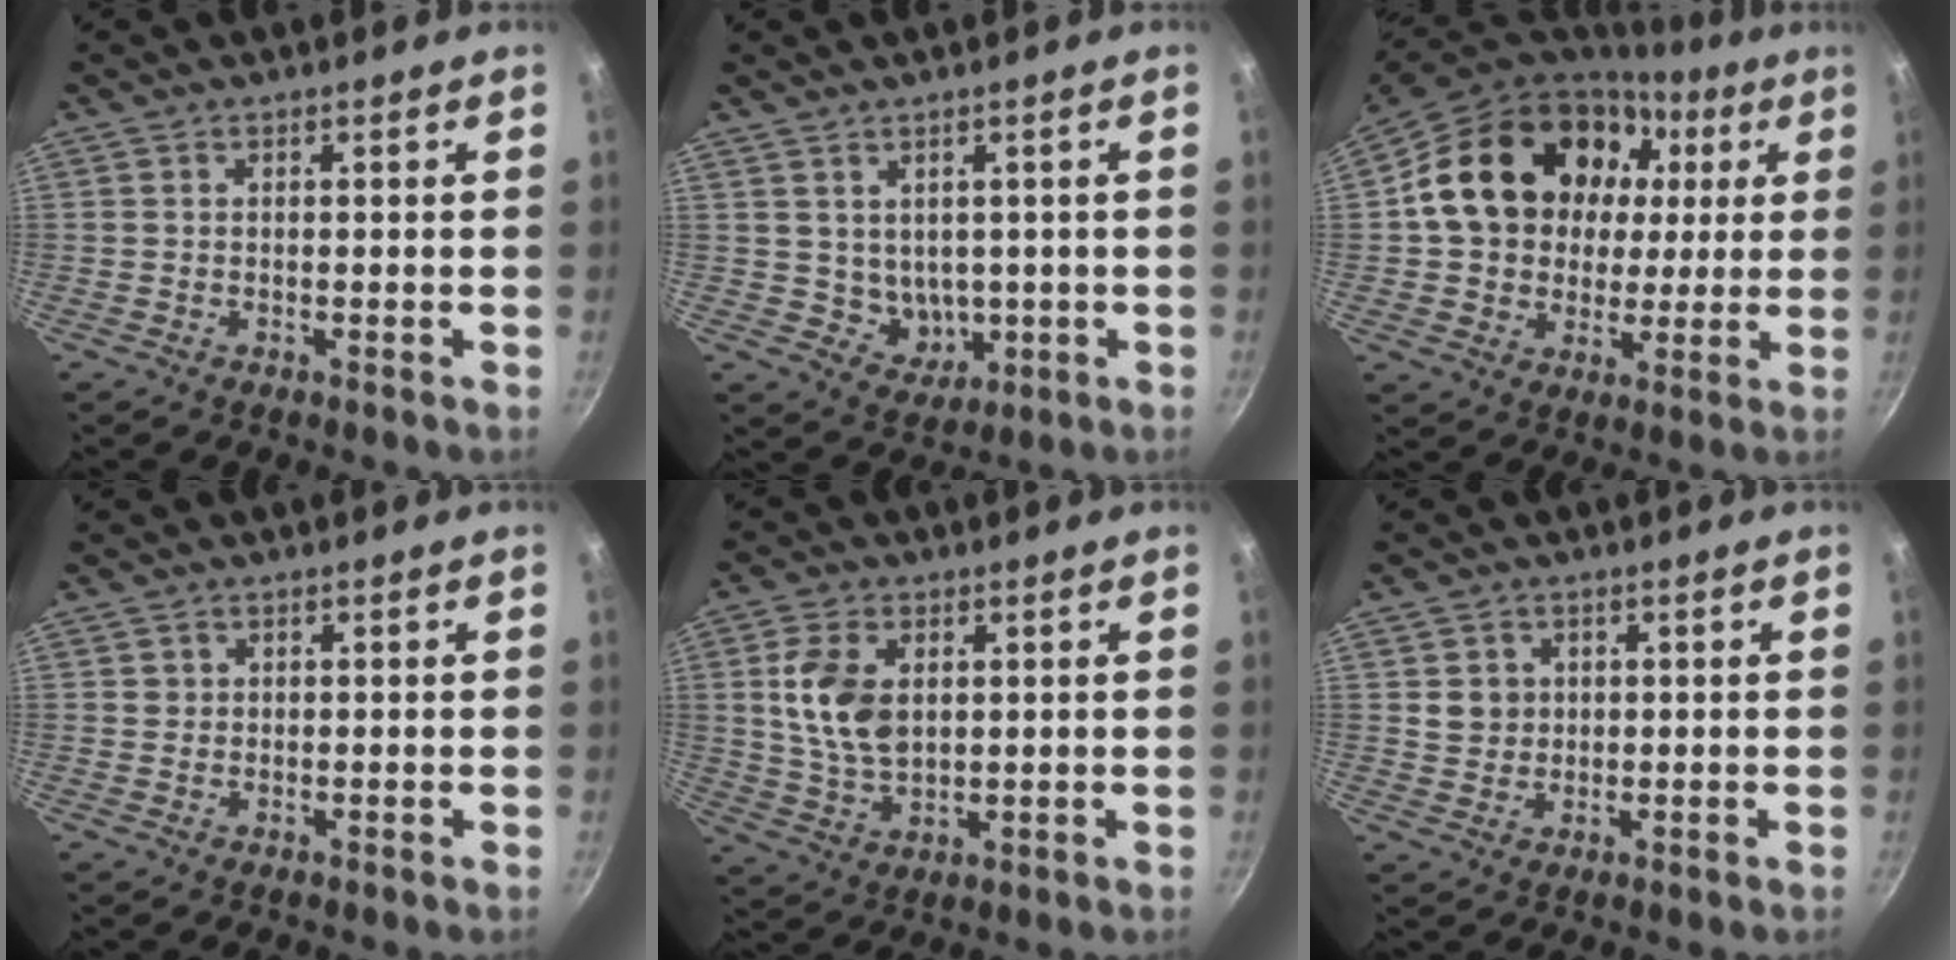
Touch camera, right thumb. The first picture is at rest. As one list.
[{"total": 3.6, "force": [0.6, 3.0, 2.0], "torque": [-0.019, -0.009, 0.023]}, {"total": 23.3, "force": [5.5, 18.5, 13.0], "torque": [-0.211, 0.032, 0.101]}, {"total": 1.1, "force": [0.3, 1.0, 0.1], "torque": [0.007, 0.005, 0.003]}, {"total": 10.0, "force": [2.0, 6.3, 7.5], "torque": [-0.136, -0.013, 0.042]}, {"total": 3.9, "force": [0.8, 3.5, 1.3], "torque": [-0.004, 0.005, 0.017]}]